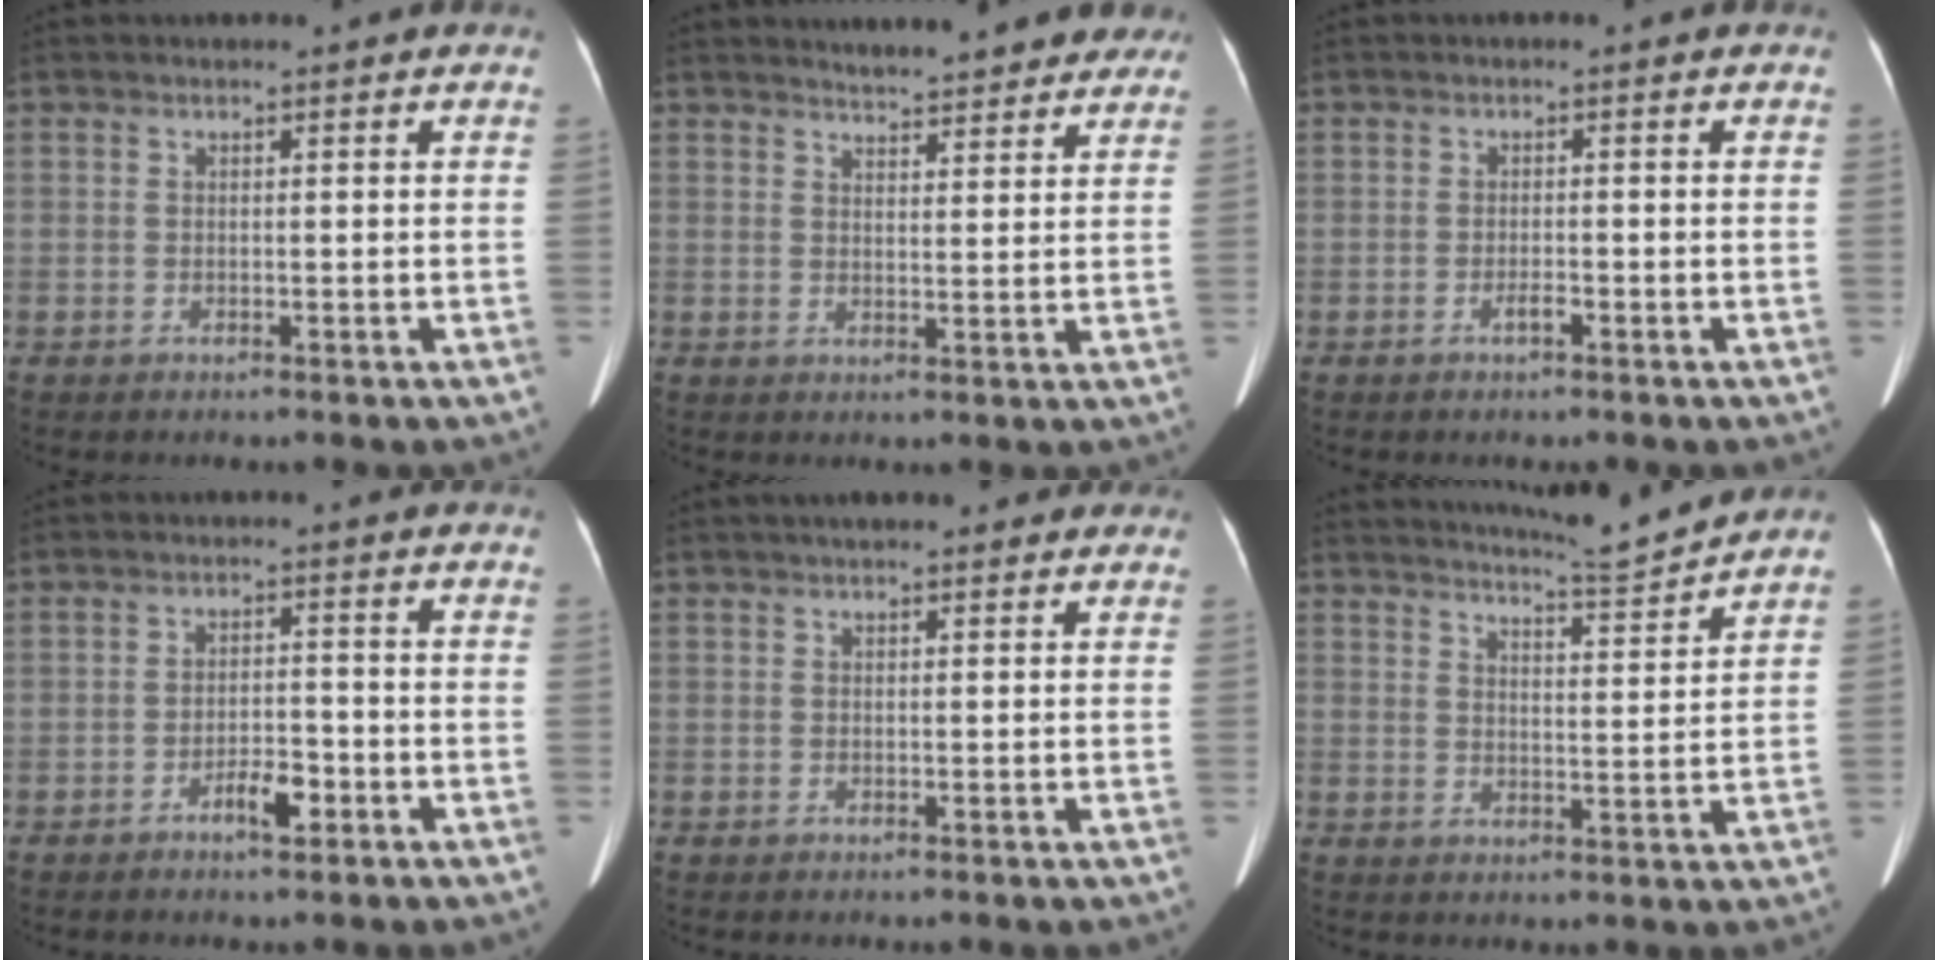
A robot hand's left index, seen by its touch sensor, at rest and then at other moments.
{"total": 10.7, "force": [9.9, 2.3, 3.6], "torque": [-0.031, 0.005, 0.108]}
{"total": 1.2, "force": [-0.8, 0.2, 0.8], "torque": [-0.018, 0.000, -0.014]}
{"total": 3.6, "force": [-2.2, 1.1, 2.7], "torque": [-0.047, 0.003, -0.038]}
{"total": 4.5, "force": [3.3, 1.6, 2.6], "torque": [-0.028, 0.028, 0.044]}
{"total": 7.9, "force": [7.6, -1.3, 1.6], "torque": [-0.036, -0.014, 0.116]}